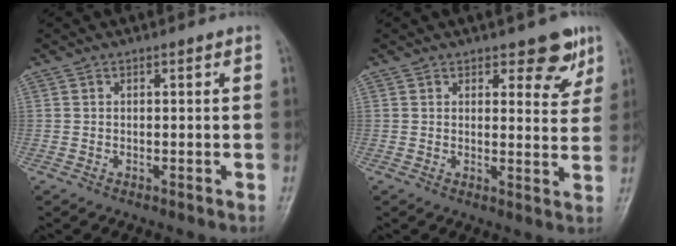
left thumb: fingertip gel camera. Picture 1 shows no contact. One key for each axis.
{"total": 5.9, "fx": 3.9, "fy": 2.9, "fz": 3.4, "tx": -0.009, "ty": -0.022, "tz": 0.046}